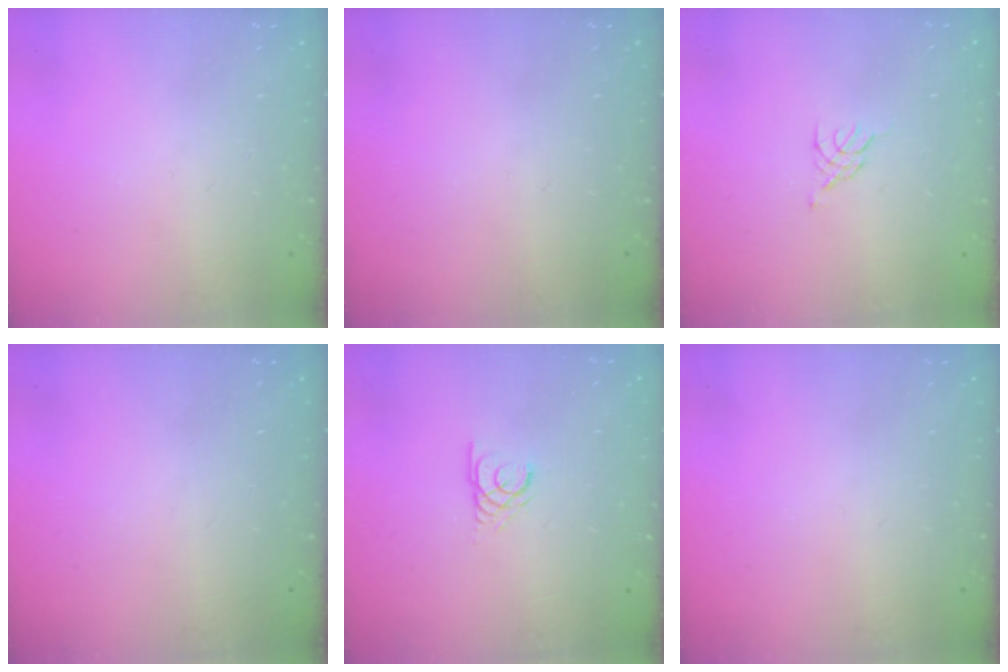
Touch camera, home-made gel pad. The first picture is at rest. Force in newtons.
{"total": 0.0}
{"total": 0.8, "press": 0.7, "slide": 0.3}
{"total": 0.0}
{"total": 2.2, "press": 2.2, "slide": 0.3}
{"total": 0.0}